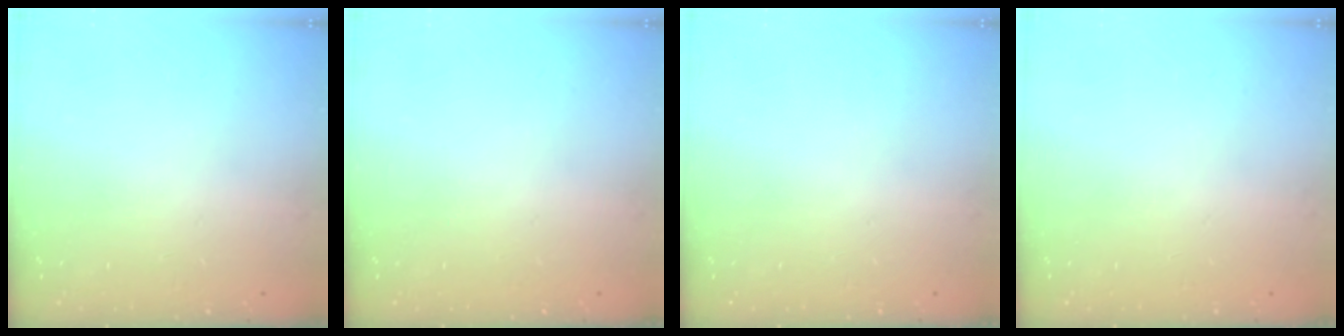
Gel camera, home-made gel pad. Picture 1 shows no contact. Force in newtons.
{"total": 0.0}
{"total": 0.0}
{"total": 0.0}